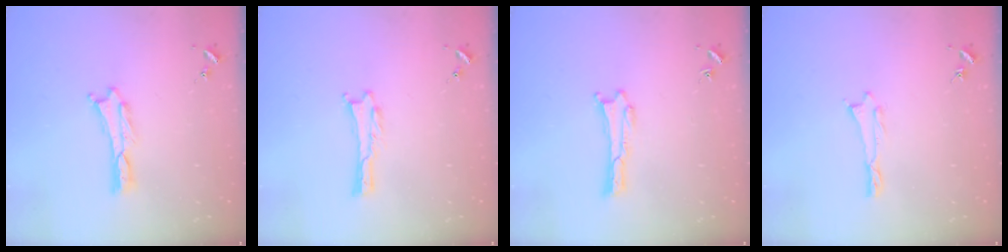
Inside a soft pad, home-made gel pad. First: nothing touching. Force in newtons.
{"total": 0.0}
{"total": 0.0}
{"total": 0.0}